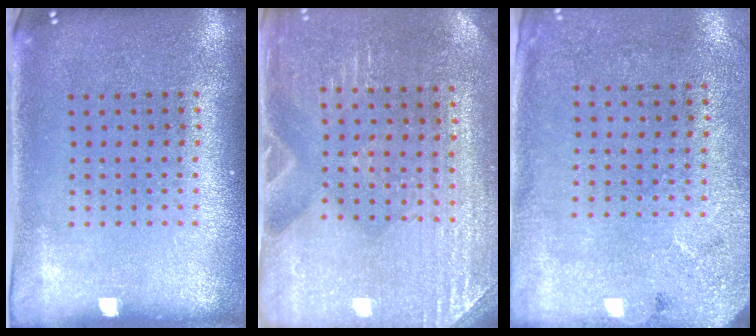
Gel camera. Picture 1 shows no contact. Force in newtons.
{"total": 2.9, "press": 2.9, "slide": 0.3}
{"total": 2.7, "press": 2.2, "slide": 1.7}